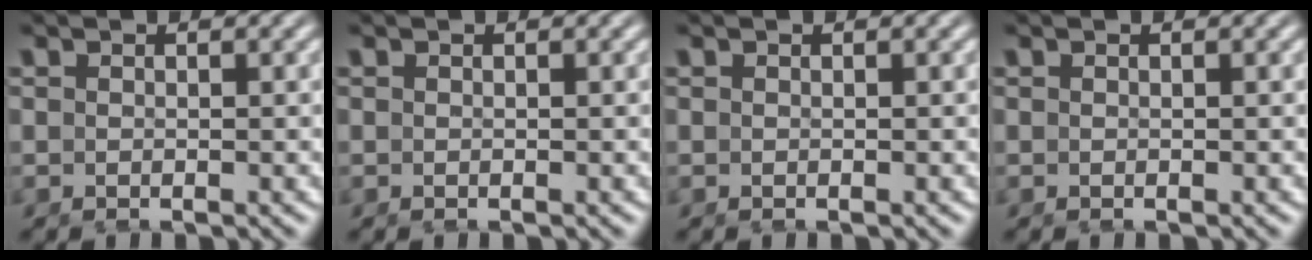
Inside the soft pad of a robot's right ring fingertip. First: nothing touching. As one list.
[{"total": 0.0}, {"total": 0.0}, {"total": 0.0}]